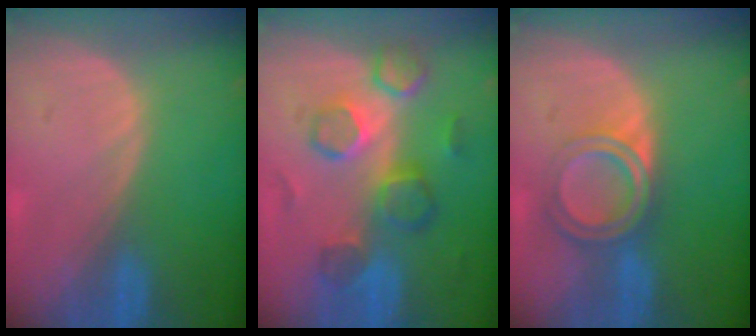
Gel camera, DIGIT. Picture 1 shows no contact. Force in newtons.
{"total": 8.8, "press": 8.5, "slide": 2.3}
{"total": 6.3, "press": 5.3, "slide": 3.4}